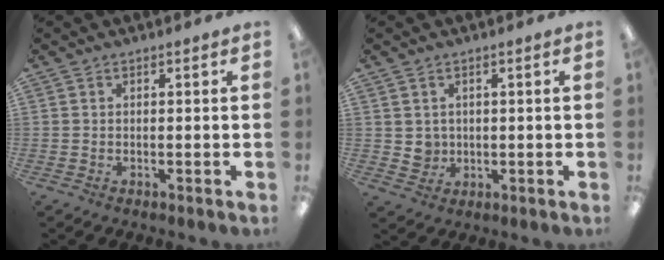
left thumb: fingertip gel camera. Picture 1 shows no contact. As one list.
[{"total": 3.2, "force": [1.4, 2.9, 0.3], "torque": [-0.005, -0.002, 0.026]}]